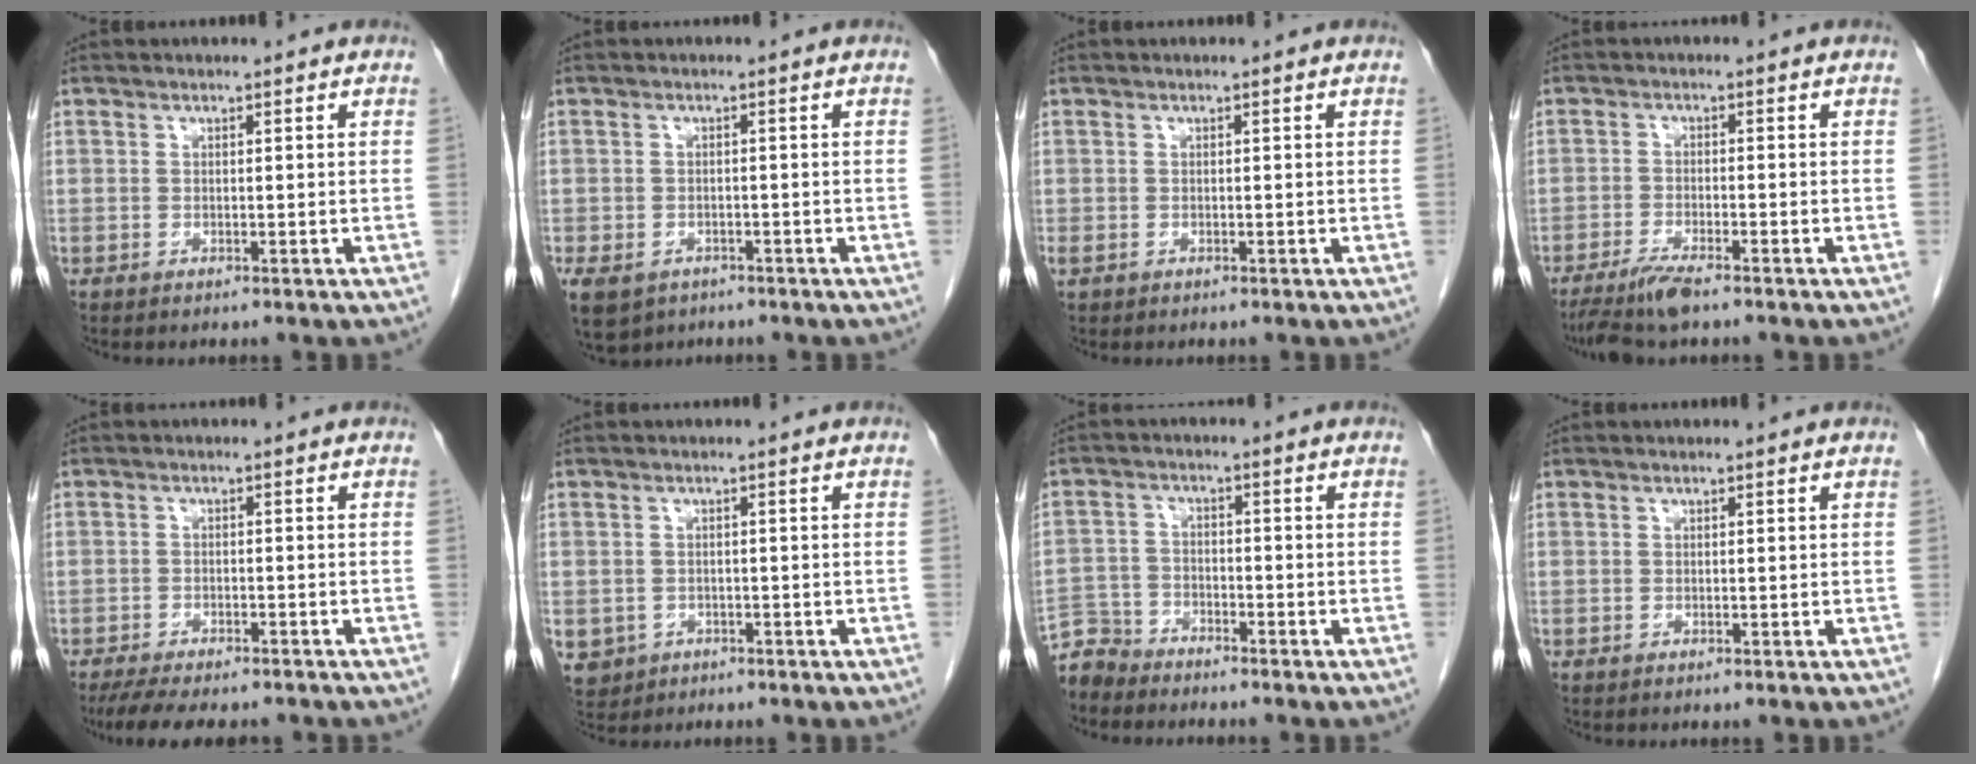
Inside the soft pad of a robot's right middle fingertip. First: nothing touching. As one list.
[{"total": 11.4, "force": [-6.4, 8.3, 4.5], "torque": [-0.133, -0.014, -0.082]}, {"total": 0.7, "force": [-0.3, 0.5, 0.4], "torque": [-0.012, 0.000, 0.000]}, {"total": 5.3, "force": [-4.2, 0.5, 3.3], "torque": [-0.063, -0.014, -0.076]}, {"total": 10.2, "force": [-8.6, 3.0, 4.6], "torque": [-0.068, -0.008, -0.126]}, {"total": 5.5, "force": [-2.3, 4.9, 1.2], "torque": [-0.030, 0.001, -0.031]}, {"total": 4.9, "force": [-4.8, 1.2, -0.5], "torque": [0.011, -0.006, -0.095]}, {"total": 0.0}]